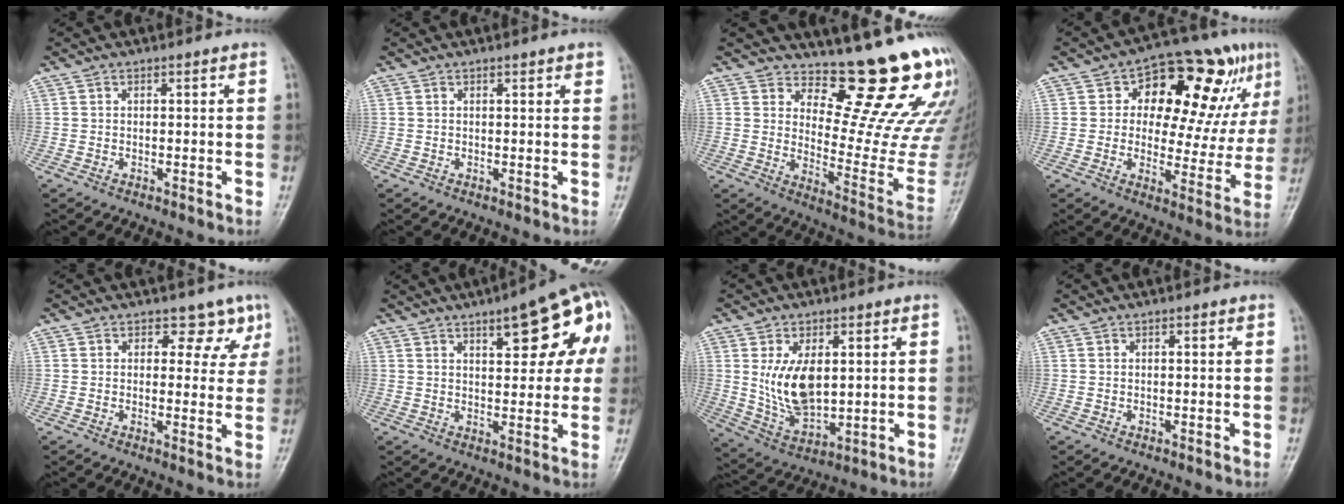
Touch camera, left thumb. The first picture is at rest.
{"total": 1.7, "force": [1.1, 0.5, 1.2], "torque": [-0.014, -0.003, 0.012]}
{"total": 19.3, "force": [15.9, 4.8, 9.8], "torque": [-0.080, -0.165, 0.203]}
{"total": 20.7, "force": [8.1, 10.4, 15.9], "torque": [-0.162, -0.001, 0.113]}
{"total": 5.0, "force": [3.2, 3.5, 1.6], "torque": [0.020, -0.016, 0.031]}
{"total": 16.1, "force": [5.8, 5.7, 13.9], "torque": [-0.143, 0.005, 0.064]}
{"total": 11.3, "force": [1.9, 6.5, 9.1], "torque": [-0.148, -0.017, 0.051]}
{"total": 0.0}